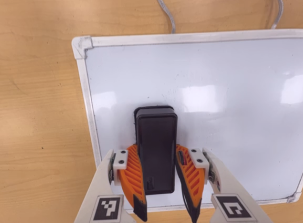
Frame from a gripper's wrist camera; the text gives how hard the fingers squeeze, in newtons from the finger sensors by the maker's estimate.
{"total": 15.5, "left": 15.3, "right": 15.7}